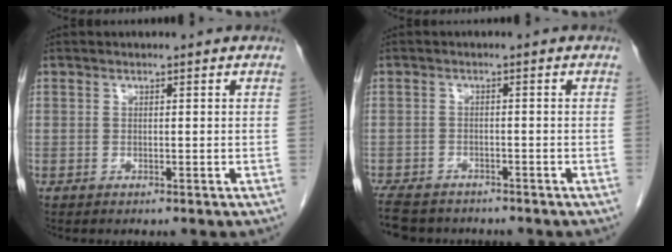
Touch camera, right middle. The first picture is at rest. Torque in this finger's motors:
{"motor_torque": [0.96, -1.18, 0.70, 0.21]}